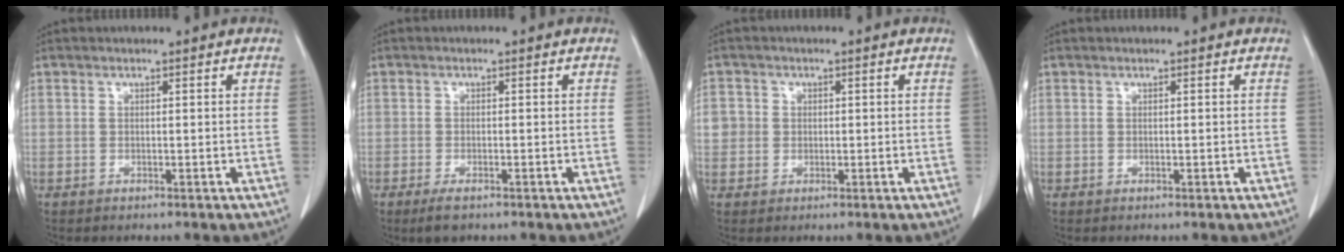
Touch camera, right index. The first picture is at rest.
{"total": 2.7, "force": [-1.8, 0.7, 1.8], "torque": [-0.038, -0.006, -0.029]}
{"total": 3.1, "force": [0.3, 3.1, 0.4], "torque": [0.006, 0.009, 0.005]}
{"total": 0.0}